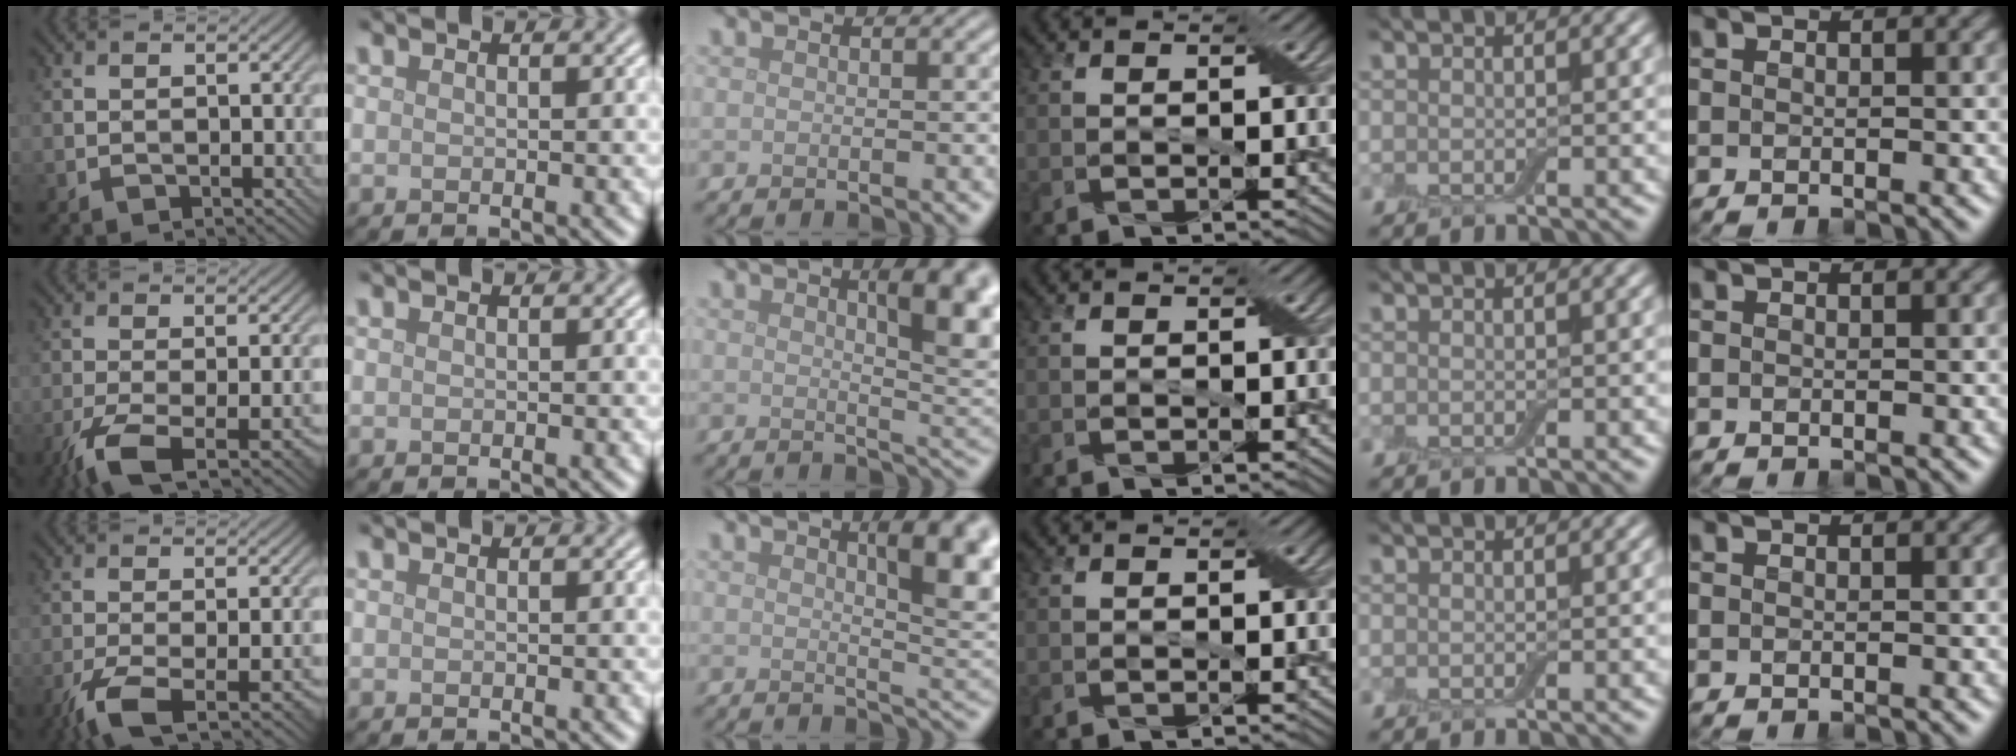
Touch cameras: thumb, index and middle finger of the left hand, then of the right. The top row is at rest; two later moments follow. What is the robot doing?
{"motion": "close", "object": "airpods case & airpods"}